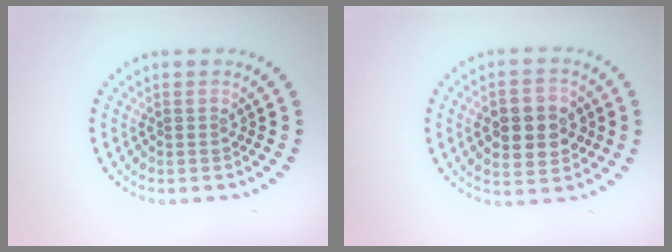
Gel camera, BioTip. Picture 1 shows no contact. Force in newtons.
{"total": 5.6, "press": 5.6, "slide": 0.4}